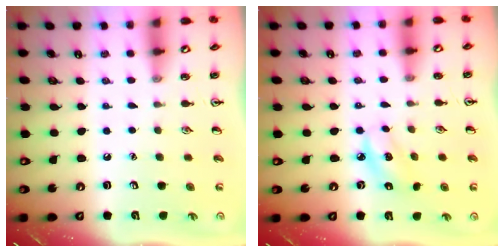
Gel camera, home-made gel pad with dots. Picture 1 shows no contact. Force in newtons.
{"total": 3.8, "press": 3.8, "slide": 0.4}